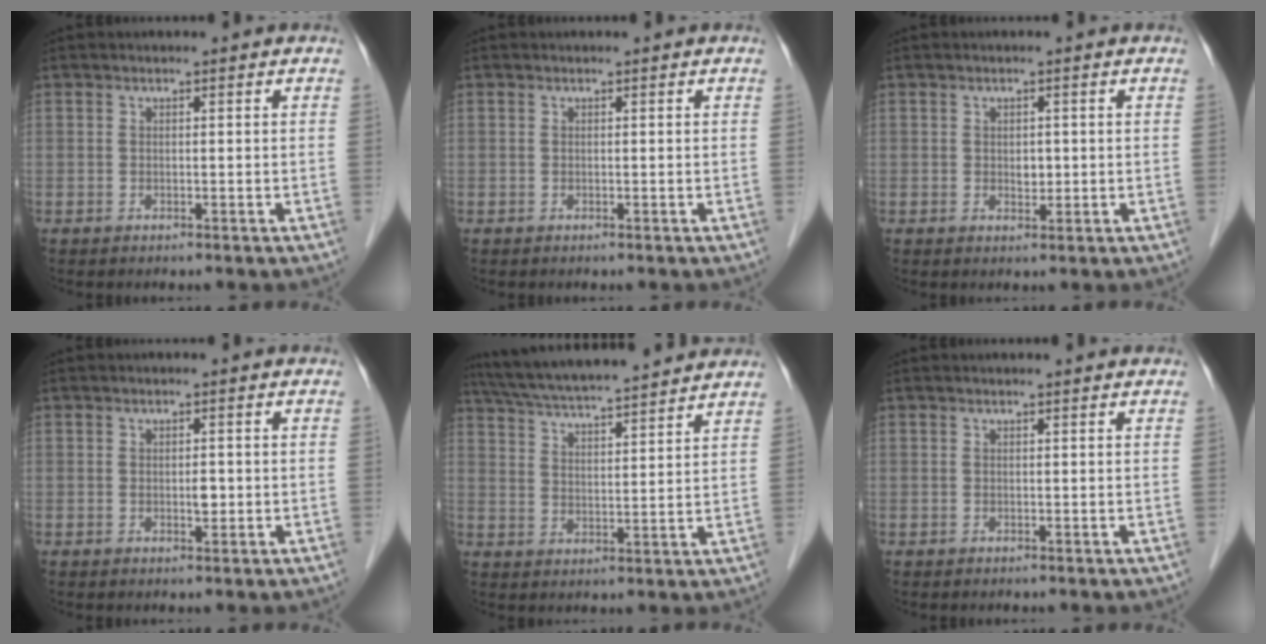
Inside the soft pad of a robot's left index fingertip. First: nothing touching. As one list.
[{"total": 0.0}, {"total": 1.6, "force": [0.0, 1.1, 1.2], "torque": [-0.020, 0.000, 0.004]}, {"total": 1.5, "force": [-0.2, 0.7, 1.4], "torque": [-0.022, 0.000, 0.000]}, {"total": 17.8, "force": [16.1, 0.9, 7.7], "torque": [-0.138, 0.035, 0.243]}, {"total": 0.9, "force": [0.8, 0.0, 0.3], "torque": [-0.011, 0.005, 0.010]}]